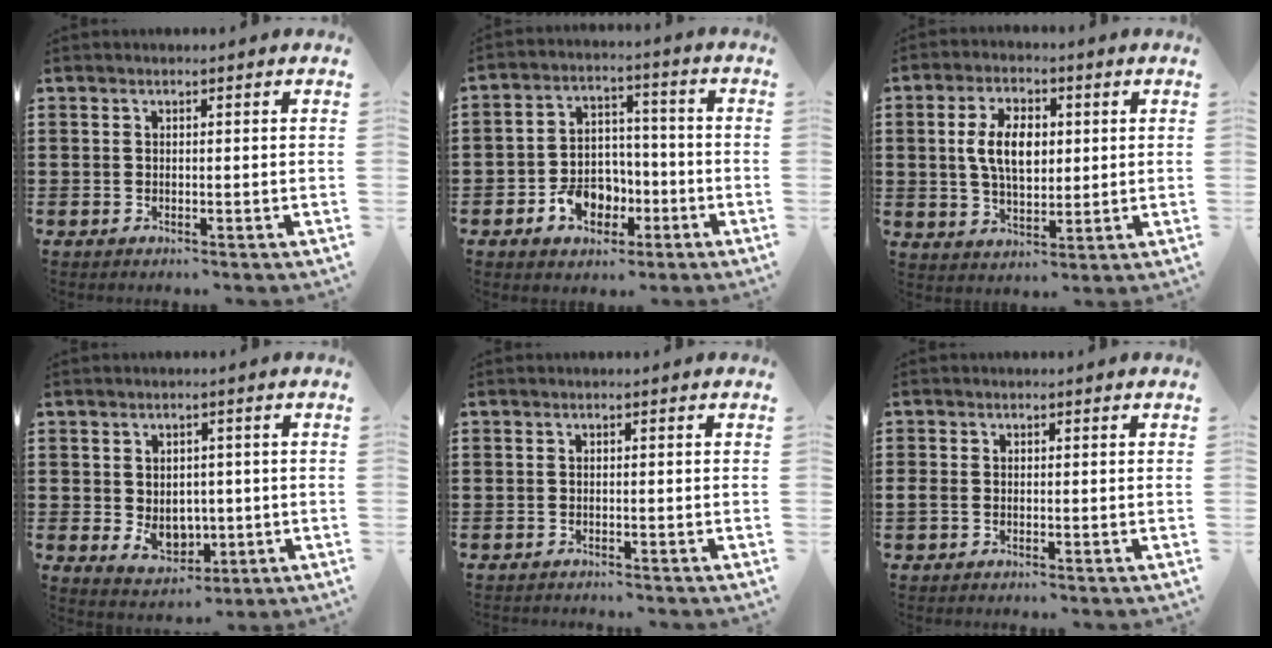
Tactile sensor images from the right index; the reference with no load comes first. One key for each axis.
{"total": 7.4, "fx": -3.0, "fy": 5.7, "fz": 3.6, "tx": -0.063, "ty": 0.019, "tz": -0.053}
{"total": 7.6, "fx": 1.0, "fy": 4.3, "fz": 6.1, "tx": -0.132, "ty": 0.008, "tz": 0.011}
{"total": 2.3, "fx": 0.0, "fy": 1.9, "fz": 1.3, "tx": -0.021, "ty": 0.004, "tz": -0.003}
{"total": 0.7, "fx": -0.7, "fy": 0.1, "fz": 0.0, "tx": -0.002, "ty": 0.000, "tz": -0.015}
{"total": 1.0, "fx": -0.5, "fy": 0.7, "fz": 0.6, "tx": -0.020, "ty": 0.000, "tz": -0.013}